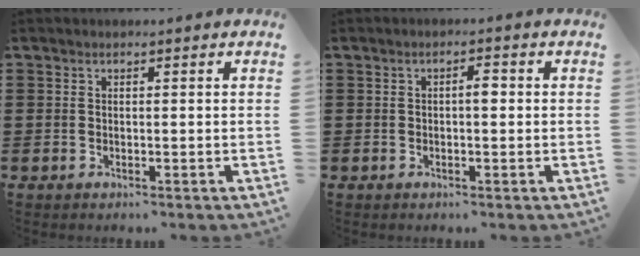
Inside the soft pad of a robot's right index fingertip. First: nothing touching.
{"total": 1.8, "force": [-0.1, 0.6, 1.7], "torque": [-0.031, 0.002, -0.003]}